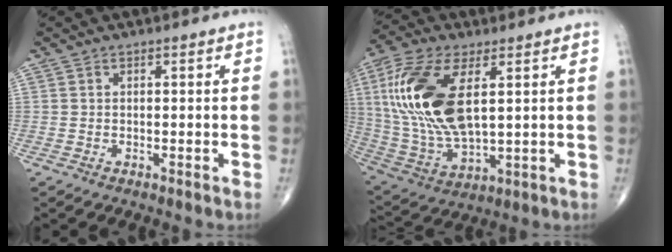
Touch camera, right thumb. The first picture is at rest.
{"total": 20.6, "force": [4.6, 9.7, 17.6], "torque": [-0.380, -0.018, 0.091]}